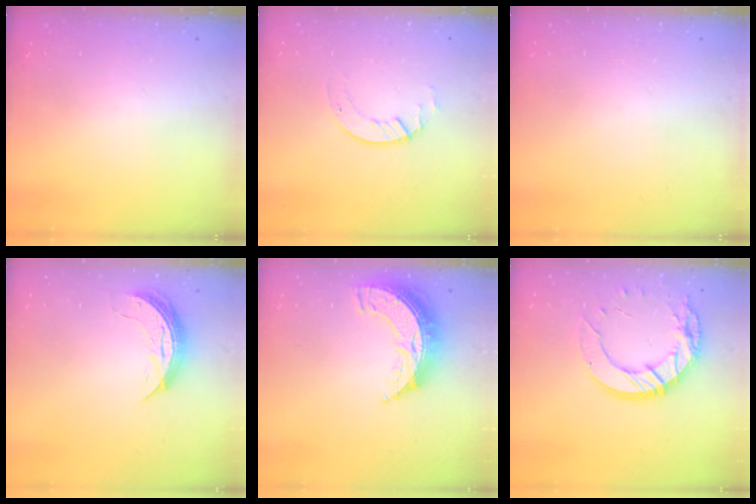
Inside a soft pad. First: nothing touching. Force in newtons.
{"total": 2.6, "press": 2.6, "slide": 0.3}
{"total": 0.0}
{"total": 7.2, "press": 7.2, "slide": 0.7}
{"total": 10.9, "press": 10.9, "slide": 0.9}
{"total": 16.8, "press": 16.8, "slide": 1.2}